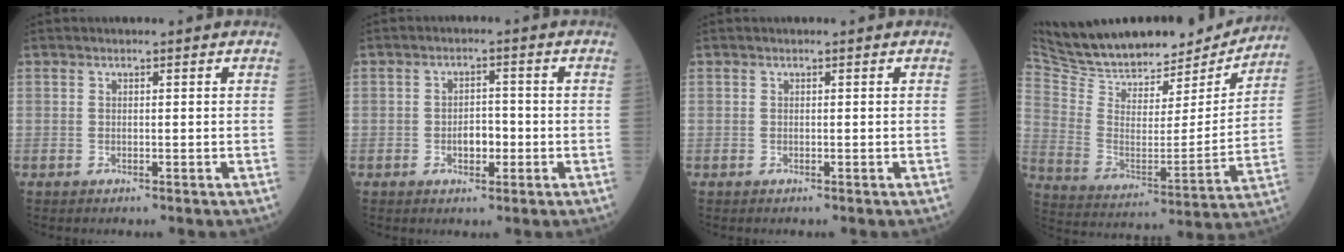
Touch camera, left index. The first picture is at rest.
{"total": 3.2, "force": [-1.1, 1.7, 2.4], "torque": [-0.032, 0.003, -0.016]}
{"total": 0.0}
{"total": 23.3, "force": [21.3, 7.1, 6.4], "torque": [-0.114, -0.021, 0.323]}